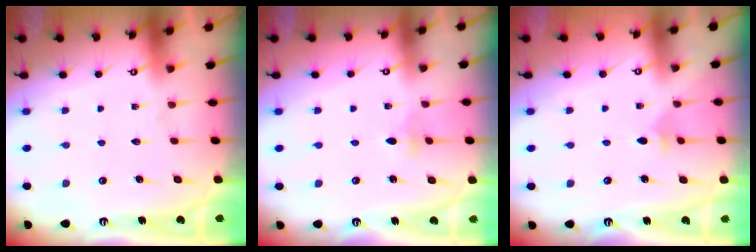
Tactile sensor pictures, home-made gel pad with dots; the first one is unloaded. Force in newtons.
{"total": 2.4, "press": 2.3, "slide": 0.7}
{"total": 3.0, "press": 2.9, "slide": 0.7}